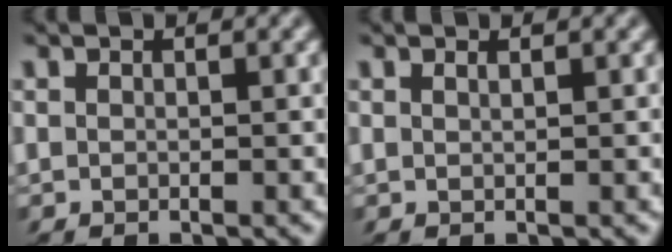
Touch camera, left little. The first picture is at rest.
{"total": 0.6, "force": [0.4, -0.4, 0.1], "torque": [-0.003, -0.001, 0.008]}